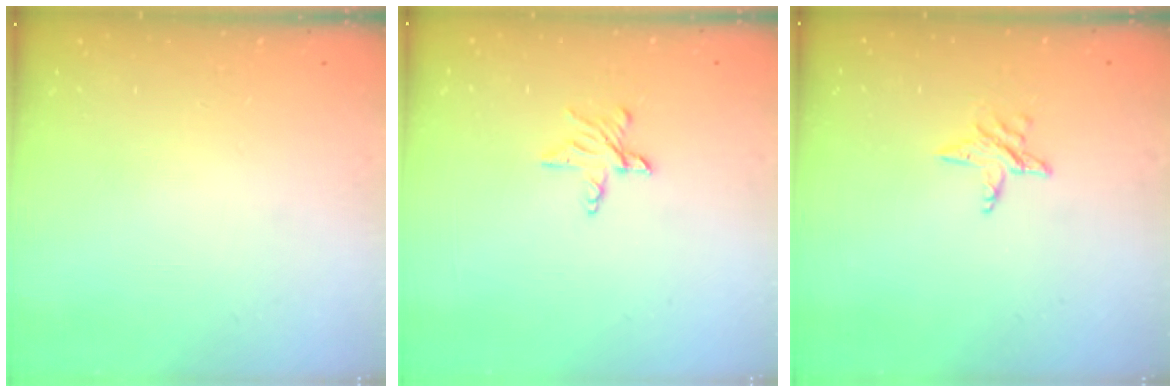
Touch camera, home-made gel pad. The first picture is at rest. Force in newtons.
{"total": 5.9, "press": 5.8, "slide": 0.5}
{"total": 3.6, "press": 3.6, "slide": 0.2}